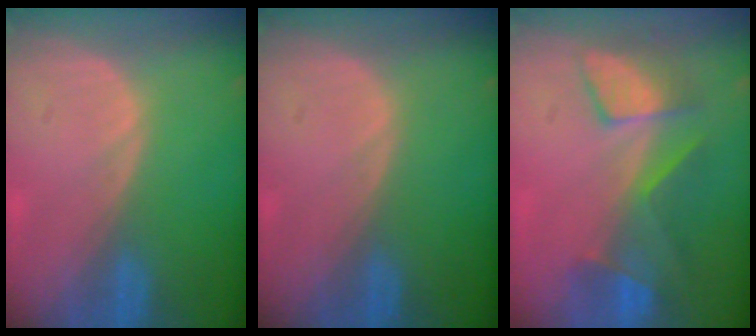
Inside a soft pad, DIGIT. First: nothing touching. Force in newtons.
{"total": 0.0}
{"total": 7.4, "press": 7.2, "slide": 1.7}